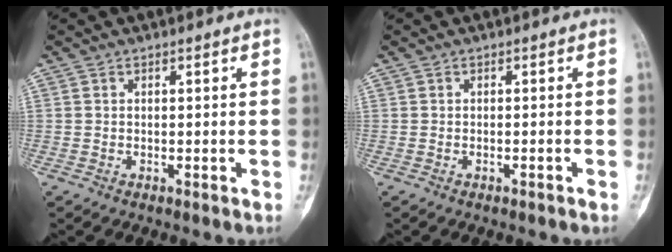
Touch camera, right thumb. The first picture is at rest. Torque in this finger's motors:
{"motor_torque": [-0.27, -0.10, -0.30, -0.17, 0.03]}